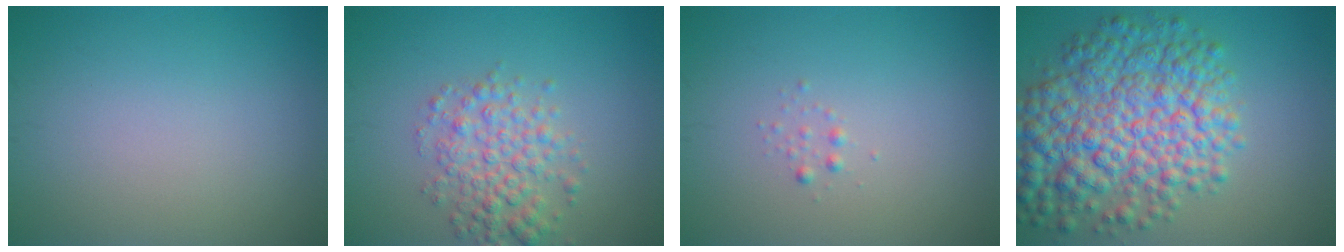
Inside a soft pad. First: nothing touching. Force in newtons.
{"total": 4.0, "press": 4.0, "slide": 0.1}
{"total": 0.6, "press": 0.6, "slide": 0.0}
{"total": 10.0, "press": 10.0, "slide": 0.2}